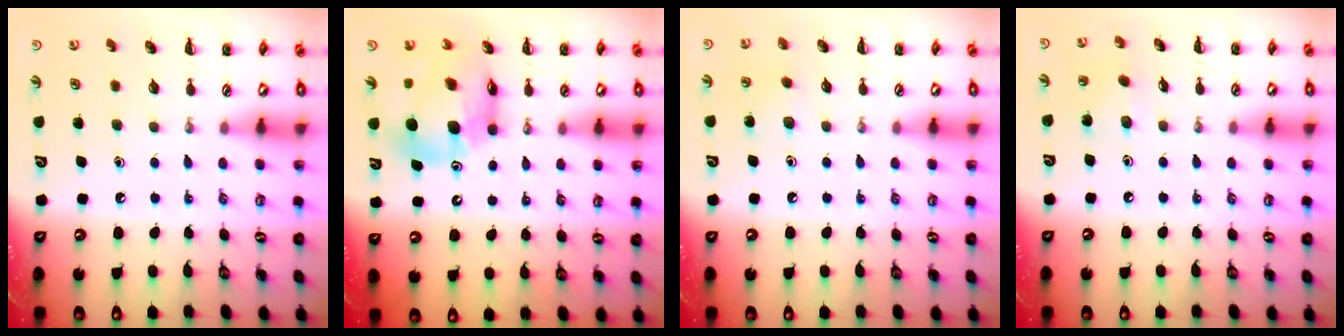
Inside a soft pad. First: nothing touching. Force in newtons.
{"total": 13.0, "press": 12.4, "slide": 3.8}
{"total": 6.1, "press": 5.9, "slide": 1.7}
{"total": 5.1, "press": 5.0, "slide": 1.2}